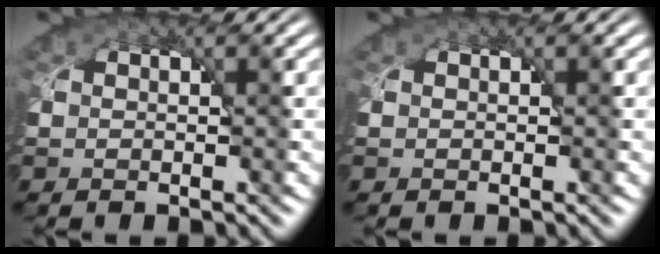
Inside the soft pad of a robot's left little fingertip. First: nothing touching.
{"total": 0.0}